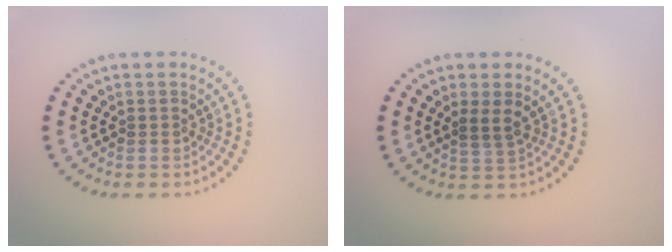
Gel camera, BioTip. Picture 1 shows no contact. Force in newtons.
{"total": 1.6, "press": 1.3, "slide": 0.9}